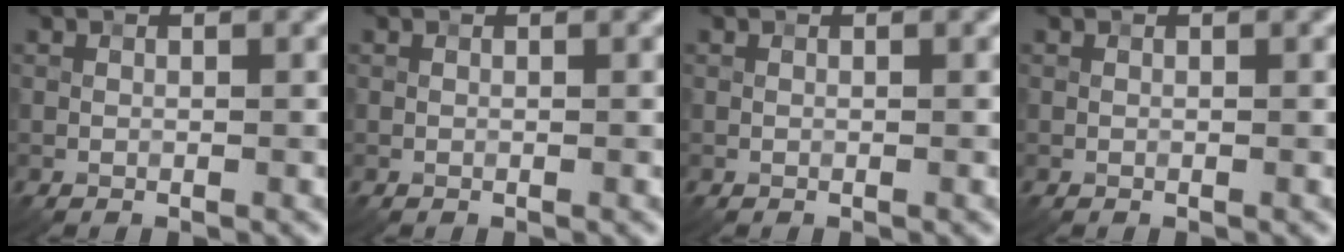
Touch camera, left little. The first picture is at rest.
{"total": 0.0}
{"total": 0.0}
{"total": 0.0}